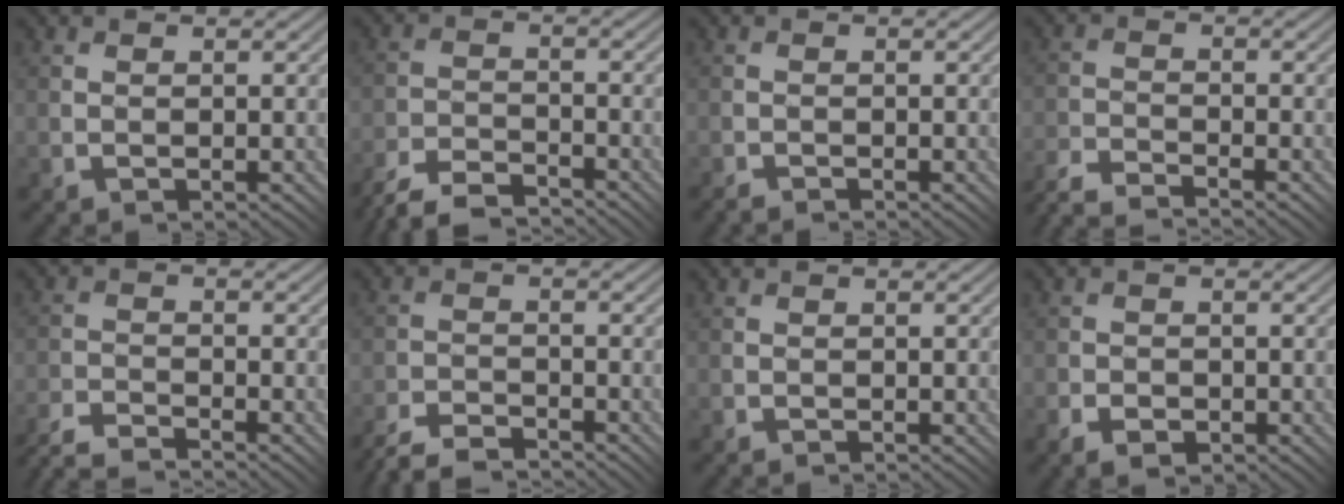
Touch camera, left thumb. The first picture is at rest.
{"total": 6.6, "force": [-6.1, 1.1, 2.0], "torque": [-0.041, 0.000, -0.125]}
{"total": 1.0, "force": [-0.9, -0.2, -0.2], "torque": [0.003, 0.004, -0.021]}
{"total": 7.1, "force": [-6.6, 1.0, 2.4], "torque": [-0.057, -0.015, -0.126]}
{"total": 6.3, "force": [-5.9, 0.7, 2.0], "torque": [-0.047, -0.011, -0.114]}
{"total": 5.2, "force": [-4.9, 0.8, 1.6], "torque": [-0.031, 0.000, -0.101]}
{"total": 0.0}
{"total": 2.4, "force": [-1.5, 1.5, 1.2], "torque": [-0.020, -0.002, -0.030]}